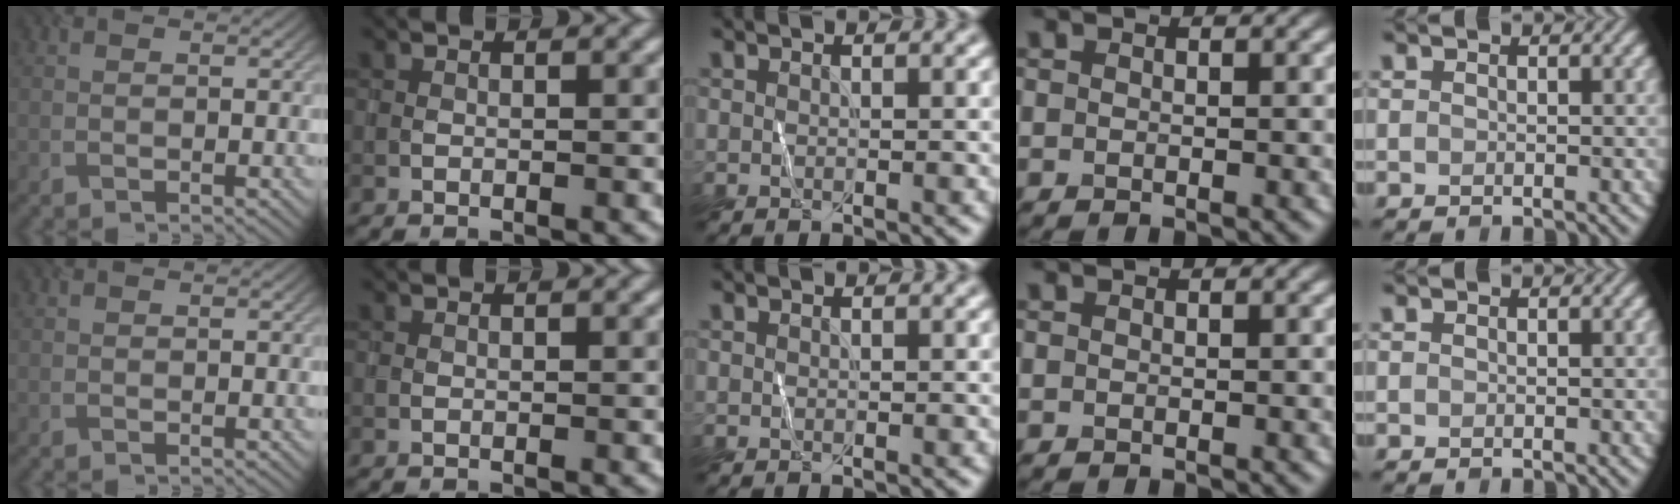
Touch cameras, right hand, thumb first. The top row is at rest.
{"index": {"total": 0.5, "force": [0.5, -0.1, -0.2], "torque": [0.004, 0.000, 0.008]}}